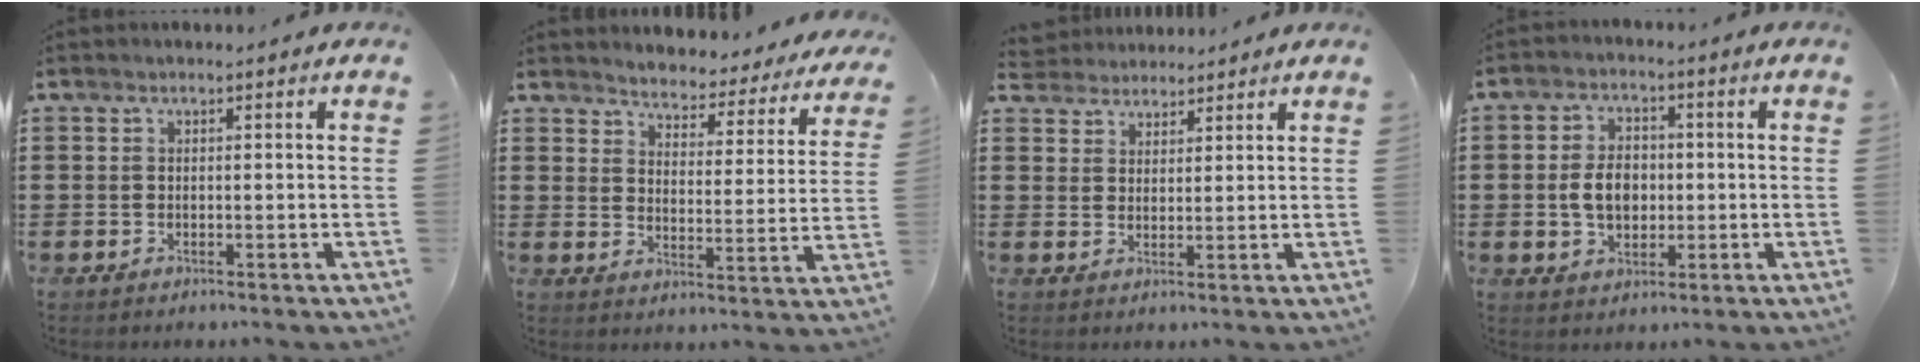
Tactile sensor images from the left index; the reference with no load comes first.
{"total": 3.5, "force": [3.5, 0.1, -0.3], "torque": [-0.012, -0.042, 0.052]}
{"total": 3.2, "force": [2.9, 1.3, -0.4], "torque": [-0.008, -0.004, 0.054]}
{"total": 5.8, "force": [-0.4, 3.9, 4.2], "torque": [-0.075, 0.002, -0.014]}